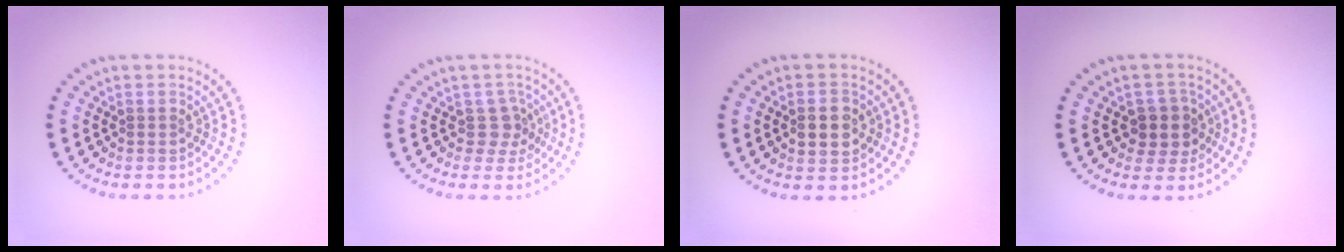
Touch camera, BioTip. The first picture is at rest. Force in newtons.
{"total": 2.0, "press": 1.5, "slide": 1.3}
{"total": 2.7, "press": 2.7, "slide": 0.3}
{"total": 2.8, "press": 2.5, "slide": 1.2}